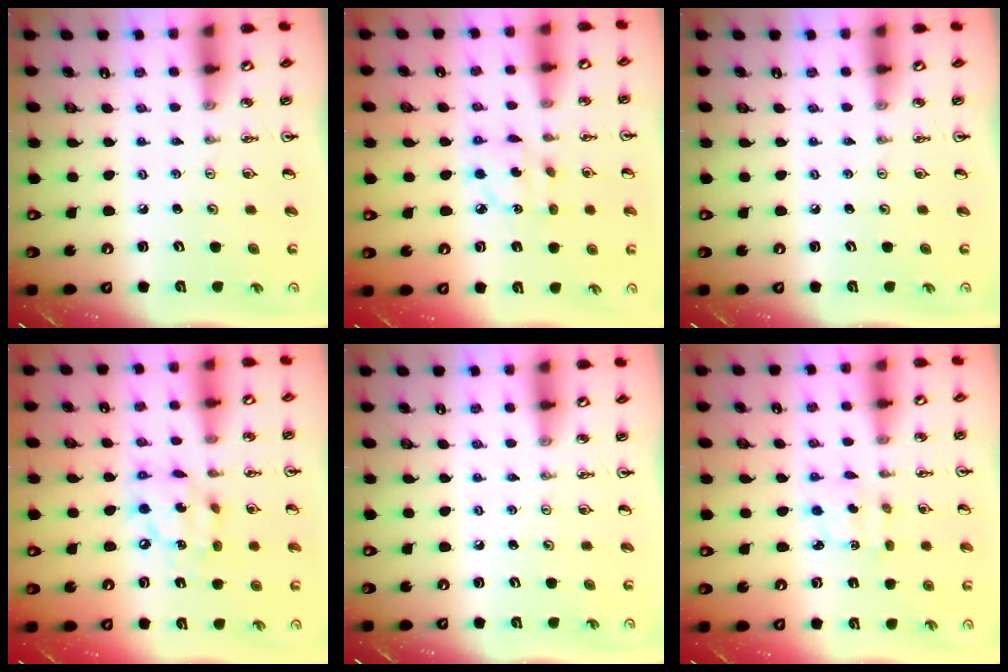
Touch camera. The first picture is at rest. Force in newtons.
{"total": 6.0, "press": 6.0, "slide": 0.1}
{"total": 0.0}
{"total": 9.5, "press": 9.4, "slide": 0.9}
{"total": 0.0}
{"total": 2.2, "press": 2.2, "slide": 0.4}